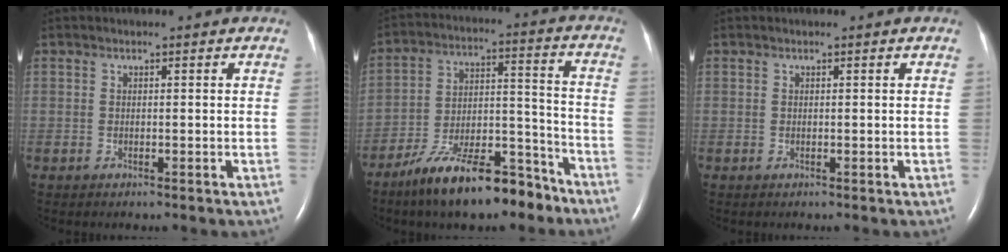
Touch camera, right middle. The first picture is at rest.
{"total": 16.2, "force": [-12.2, 4.8, 9.5], "torque": [-0.159, 0.023, -0.205]}
{"total": 0.0}